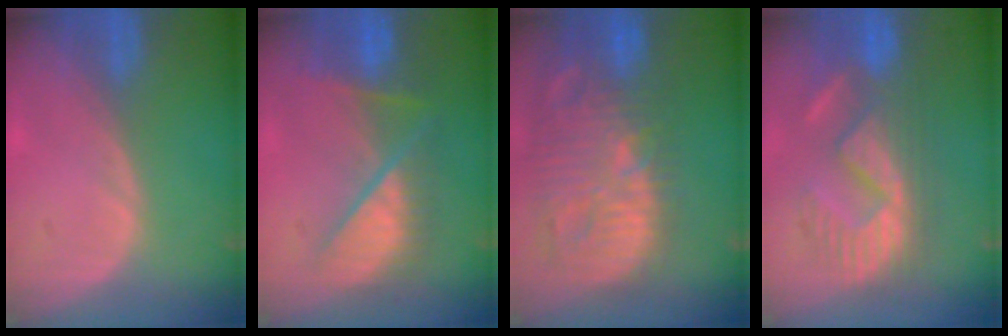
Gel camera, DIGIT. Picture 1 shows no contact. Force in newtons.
{"total": 8.0, "press": 8.0, "slide": 0.4}
{"total": 14.5, "press": 12.6, "slide": 7.2}
{"total": 9.7, "press": 9.7, "slide": 0.3}